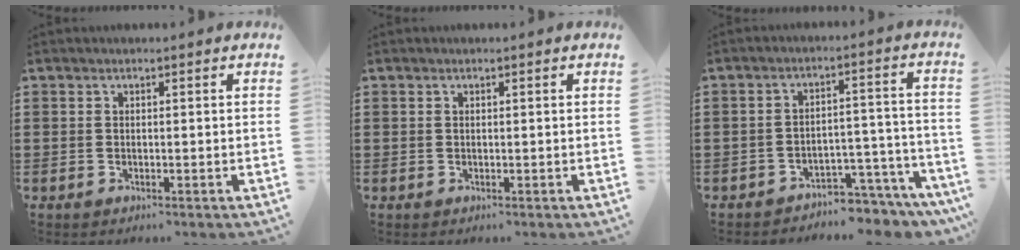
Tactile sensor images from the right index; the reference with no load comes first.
{"total": 0.0}
{"total": 4.5, "force": [-4.3, 0.8, 1.0], "torque": [-0.021, 0.011, -0.087]}